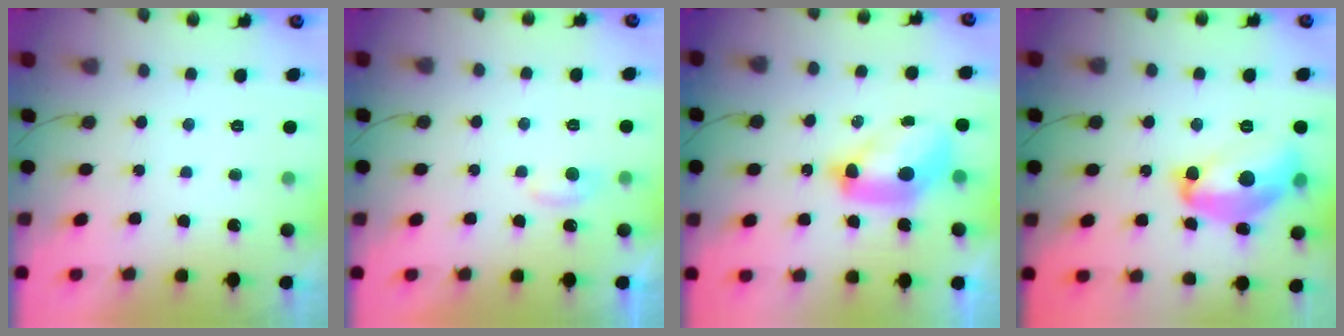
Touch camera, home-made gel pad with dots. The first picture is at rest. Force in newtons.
{"total": 4.1, "press": 4.1, "slide": 0.5}
{"total": 10.6, "press": 10.6, "slide": 1.3}
{"total": 15.0, "press": 14.9, "slide": 0.9}